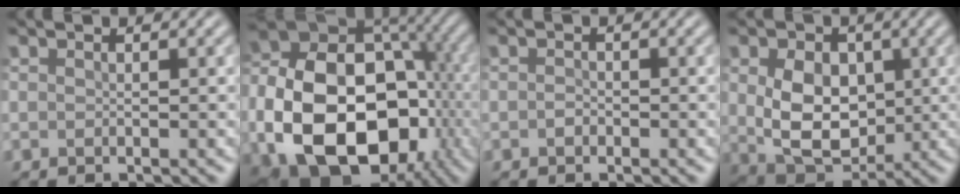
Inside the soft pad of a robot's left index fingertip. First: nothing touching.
{"total": 18.4, "force": [-4.8, 12.7, 12.4], "torque": [-0.222, -0.030, -0.076]}
{"total": 0.7, "force": [-0.3, 0.5, 0.3], "torque": [-0.007, -0.001, -0.007]}
{"total": 7.6, "force": [0.5, 5.5, 5.2], "torque": [-0.106, -0.014, 0.020]}